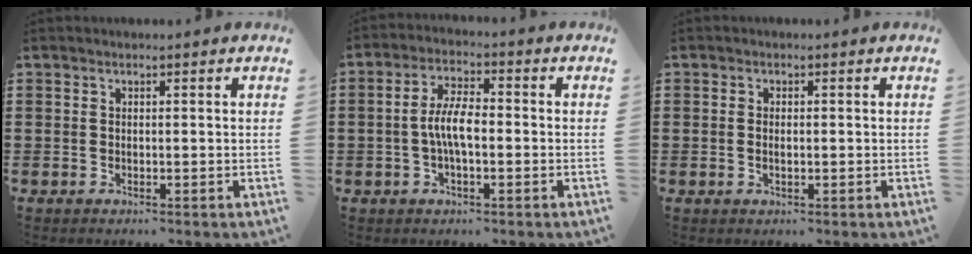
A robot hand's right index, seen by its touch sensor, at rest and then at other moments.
{"total": 5.9, "force": [-0.8, 2.2, 5.4], "torque": [-0.118, 0.001, -0.021]}
{"total": 0.9, "force": [-0.1, 0.3, 0.8], "torque": [-0.015, 0.002, -0.002]}